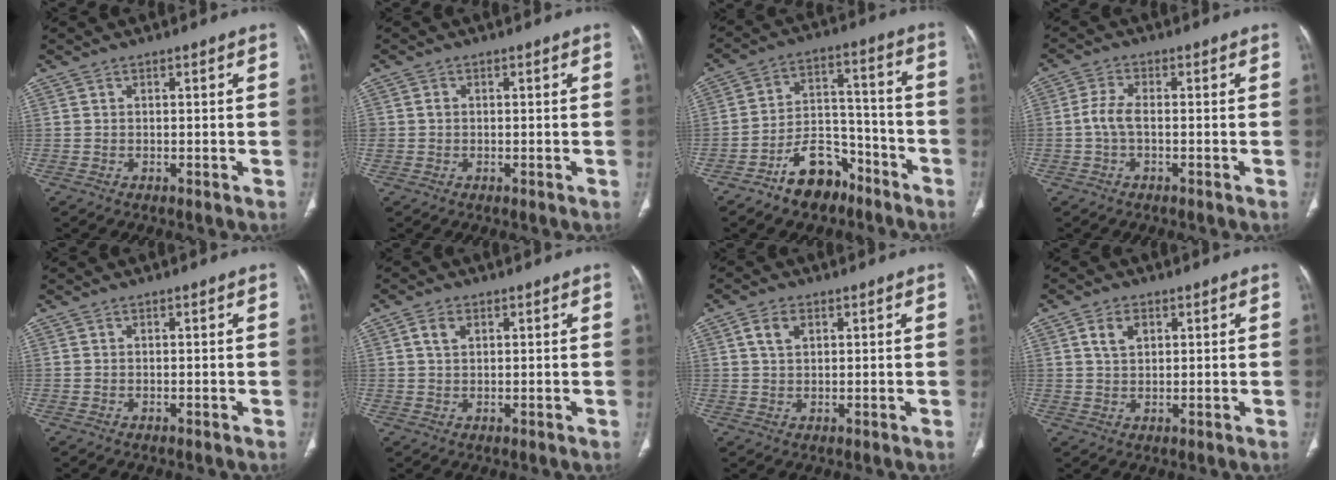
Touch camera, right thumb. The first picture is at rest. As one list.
[{"total": 1.2, "force": [0.1, 1.1, 0.6], "torque": [-0.011, 0.003, 0.004]}, {"total": 11.4, "force": [-7.7, 6.6, 5.1], "torque": [-0.052, 0.078, -0.132]}, {"total": 3.6, "force": [-0.6, 1.6, 3.2], "torque": [-0.075, 0.005, -0.018]}, {"total": 0.0}, {"total": 2.8, "force": [1.2, 1.7, 1.8], "torque": [-0.033, 0.000, 0.024]}, {"total": 3.7, "force": [1.5, 2.3, 2.4], "torque": [-0.043, 0.000, 0.032]}, {"total": 4.1, "force": [1.7, 2.6, 2.6], "torque": [-0.042, -0.004, 0.035]}]